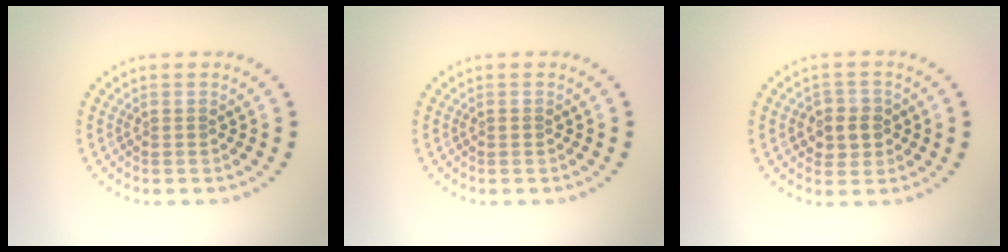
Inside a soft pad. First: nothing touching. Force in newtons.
{"total": 0.5, "press": 0.5, "slide": 0.2}
{"total": 2.7, "press": 2.6, "slide": 0.8}